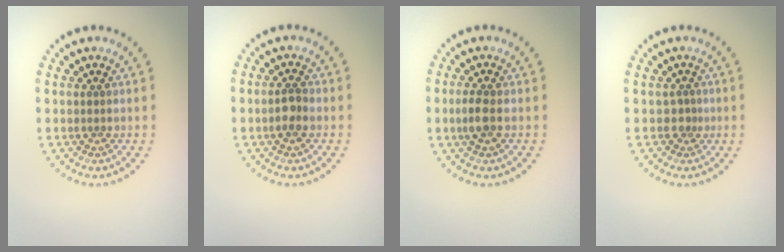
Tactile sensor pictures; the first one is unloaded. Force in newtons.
{"total": 1.8, "press": 1.8, "slide": 0.4}
{"total": 1.8, "press": 1.7, "slide": 0.4}
{"total": 0.8, "press": 0.5, "slide": 0.7}